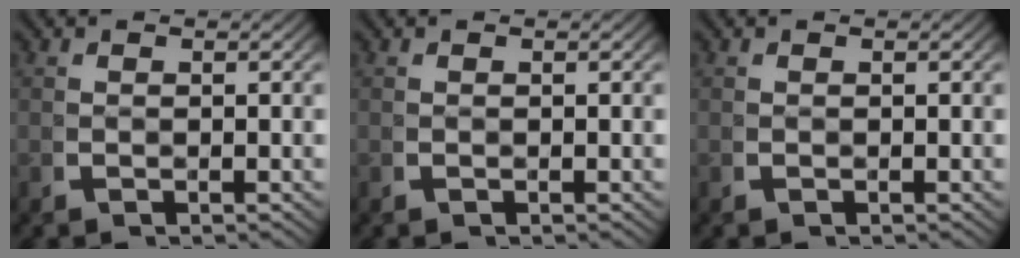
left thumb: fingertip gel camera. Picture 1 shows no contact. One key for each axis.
{"total": 0.0}
{"total": 0.0}